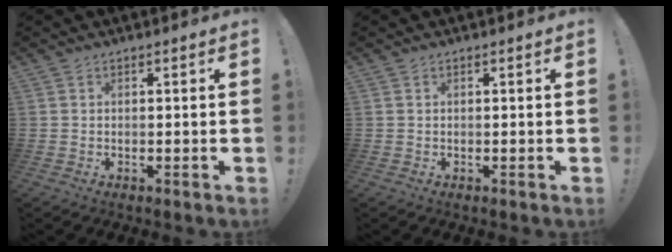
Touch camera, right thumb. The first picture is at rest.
{"total": 0.0}